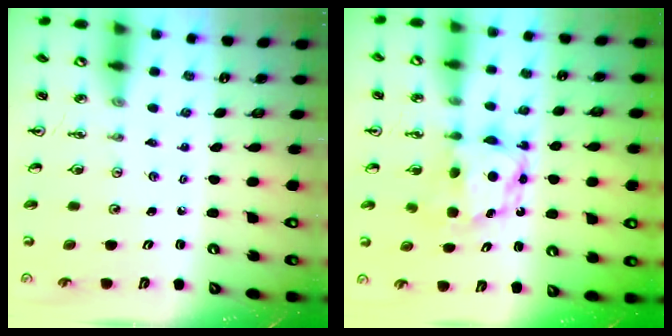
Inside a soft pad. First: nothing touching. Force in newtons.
{"total": 5.9, "press": 5.9, "slide": 0.4}